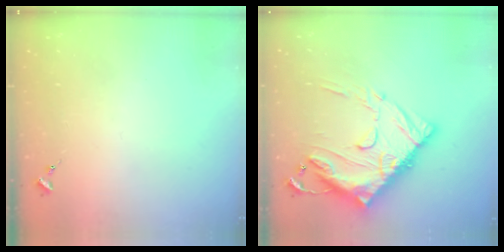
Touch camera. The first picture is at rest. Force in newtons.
{"total": 21.5, "press": 21.4, "slide": 2.1}